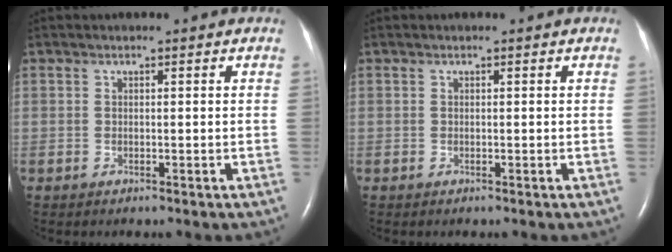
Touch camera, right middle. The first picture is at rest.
{"total": 0.0}